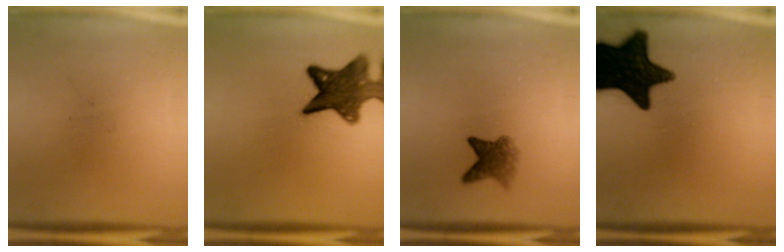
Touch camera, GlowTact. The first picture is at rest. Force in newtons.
{"total": 10.5}
{"total": 4.1}
{"total": 16.5}